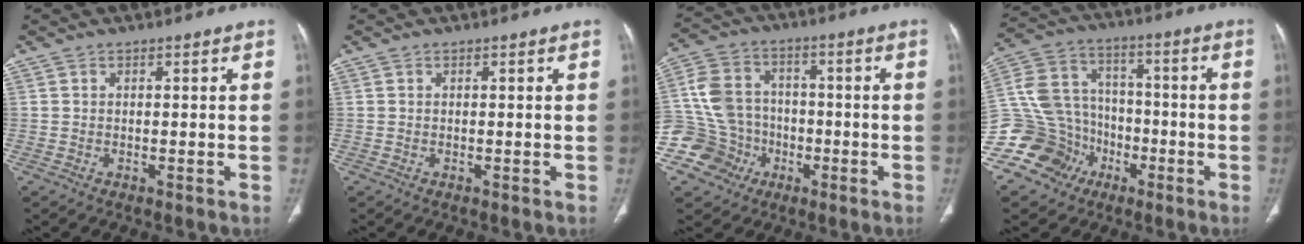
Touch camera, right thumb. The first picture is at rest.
{"total": 0.0}
{"total": 13.4, "force": [-4.7, 12.0, 3.5], "torque": [-0.048, 0.046, -0.077]}
{"total": 15.5, "force": [-7.3, 13.0, 4.3], "torque": [-0.057, 0.076, -0.129]}